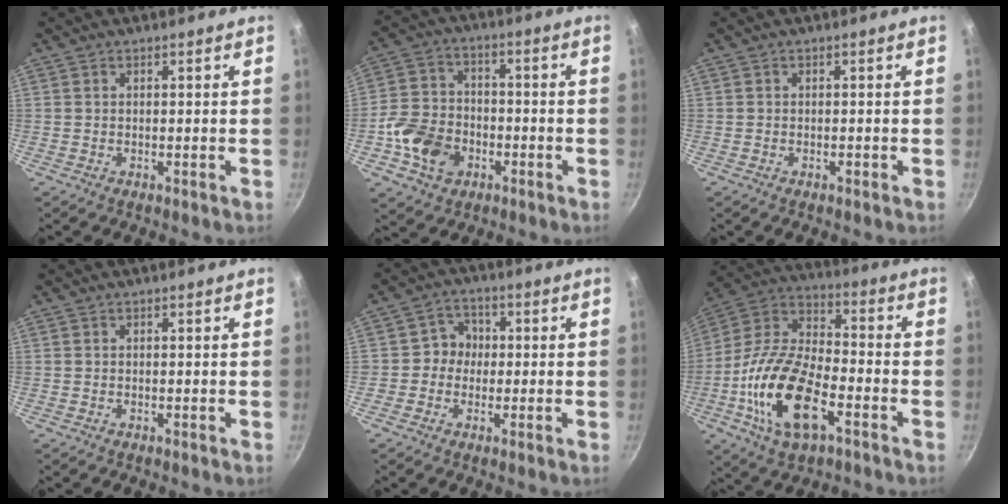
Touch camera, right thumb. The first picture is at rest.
{"total": 11.7, "force": [-4.2, 9.1, 6.1], "torque": [-0.093, 0.029, -0.083]}
{"total": 0.5, "force": [-0.4, 0.3, 0.2], "torque": [-0.001, 0.002, -0.007]}
{"total": 0.0}
{"total": 4.9, "force": [-0.4, 4.7, 1.3], "torque": [0.019, 0.014, -0.018]}
{"total": 20.6, "force": [-7.3, 10.0, 16.5], "torque": [-0.311, 0.033, -0.150]}